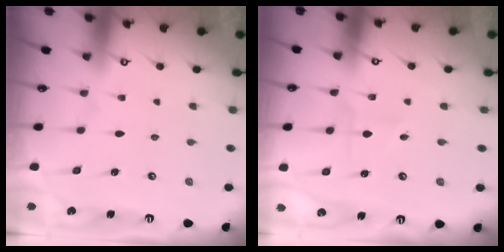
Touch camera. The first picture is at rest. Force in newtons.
{"total": 3.6, "press": 3.6, "slide": 0.5}